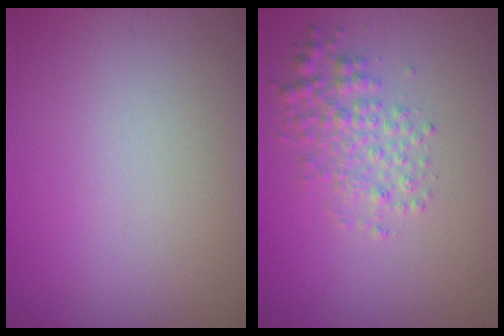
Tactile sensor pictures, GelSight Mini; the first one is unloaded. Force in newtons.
{"total": 2.9, "press": 2.9, "slide": 0.0}